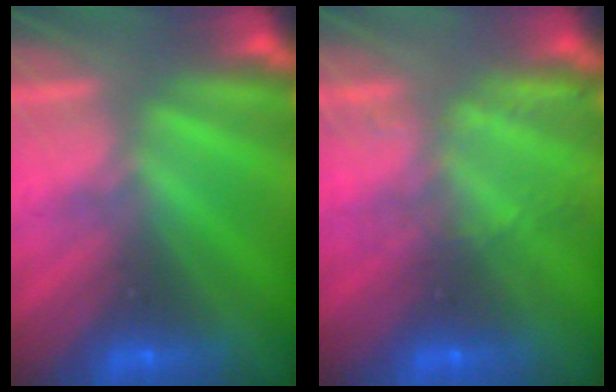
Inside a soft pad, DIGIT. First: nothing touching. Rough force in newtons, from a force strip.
{"total": 2.2}